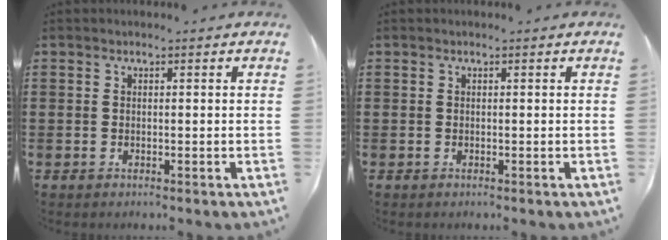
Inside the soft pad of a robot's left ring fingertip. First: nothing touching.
{"total": 0.0}